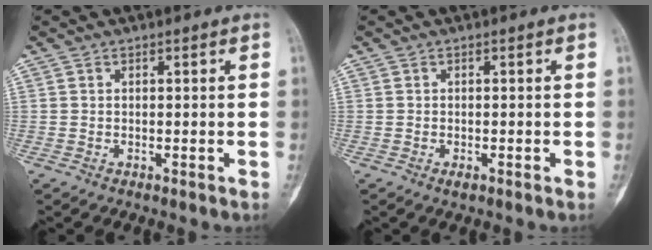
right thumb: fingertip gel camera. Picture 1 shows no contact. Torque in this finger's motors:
{"motor_torque": [0.57, 0.12, 0.46, -0.24, 0.13]}